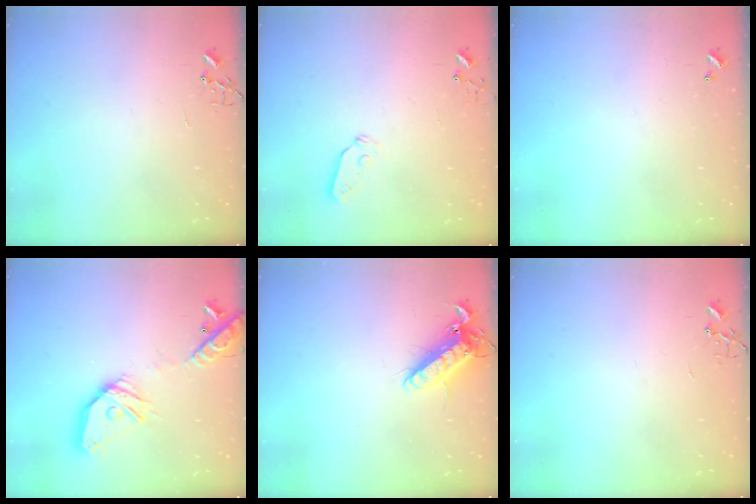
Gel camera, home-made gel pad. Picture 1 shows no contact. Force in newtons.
{"total": 3.9, "press": 3.9, "slide": 0.6}
{"total": 0.0}
{"total": 18.8, "press": 18.6, "slide": 3.0}
{"total": 12.8, "press": 12.7, "slide": 1.9}
{"total": 0.0}